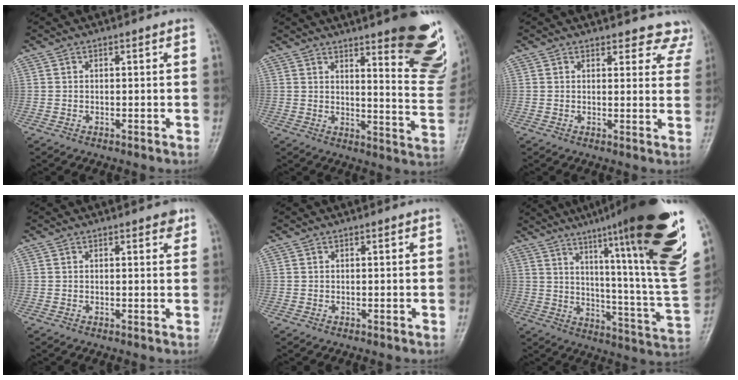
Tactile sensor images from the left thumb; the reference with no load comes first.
{"total": 18.9, "force": [11.6, 4.4, 14.2], "torque": [-0.138, -0.082, 0.144]}
{"total": 8.3, "force": [7.6, 3.3, 0.6], "torque": [0.050, -0.037, 0.056]}
{"total": 1.8, "force": [1.2, 0.8, 1.1], "torque": [-0.002, -0.004, 0.010]}
{"total": 0.0}
{"total": 30.1, "force": [17.7, 2.2, 24.2], "torque": [-0.306, -0.083, 0.260]}